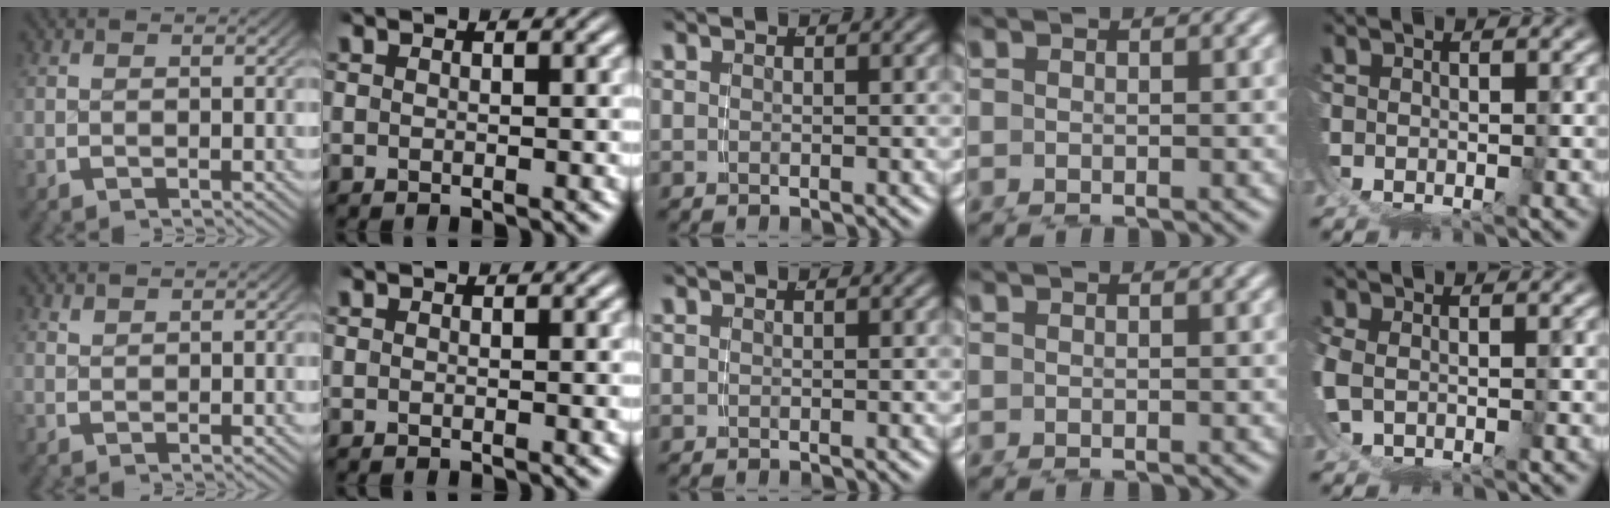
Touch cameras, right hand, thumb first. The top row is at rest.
{"thumb": {"total": 0.8, "force": [0.8, 0.1, -0.1], "torque": [0.005, -0.002, 0.021]}, "little": {"total": 0.8, "force": [0.4, 0.7, 0.2], "torque": [-0.030, -0.005, 0.012]}}